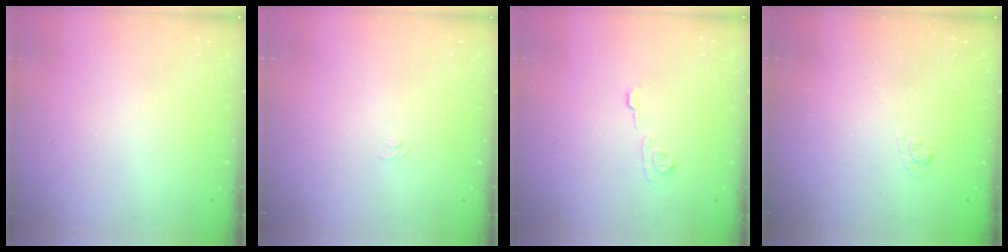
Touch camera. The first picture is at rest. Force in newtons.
{"total": 4.0, "press": 4.0, "slide": 0.4}
{"total": 5.8, "press": 5.8, "slide": 0.2}
{"total": 1.7, "press": 1.1, "slide": 1.3}